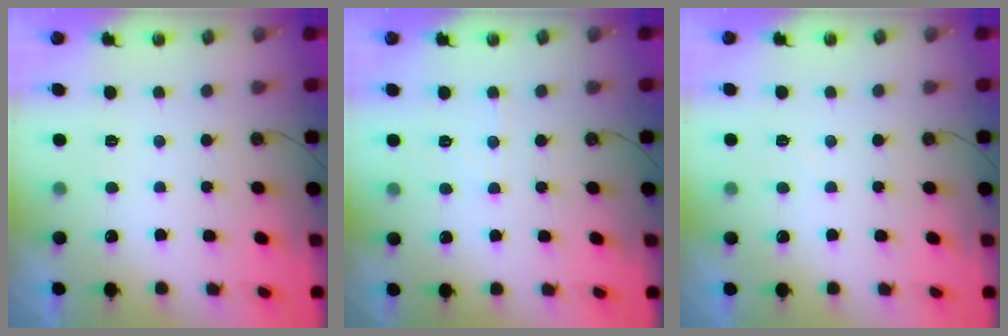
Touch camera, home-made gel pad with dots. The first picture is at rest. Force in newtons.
{"total": 4.7, "press": 4.7, "slide": 0.5}
{"total": 3.8, "press": 3.8, "slide": 0.4}